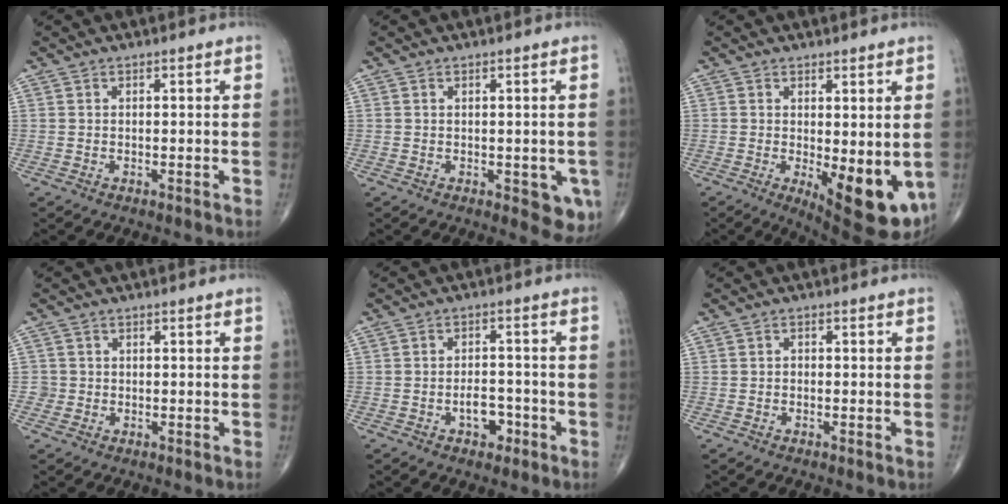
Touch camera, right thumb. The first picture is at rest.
{"total": 5.1, "force": [-1.3, 2.4, 4.4], "torque": [-0.027, -0.007, -0.010]}
{"total": 11.9, "force": [-1.9, 4.3, 10.9], "torque": [-0.133, -0.027, -0.012]}
{"total": 1.6, "force": [-0.3, 1.6, -0.2], "torque": [0.017, 0.008, -0.011]}
{"total": 4.7, "force": [-2.3, 2.9, 3.0], "torque": [-0.022, 0.021, -0.035]}
{"total": 0.9, "force": [-0.3, 0.7, 0.5], "torque": [-0.001, 0.003, -0.009]}